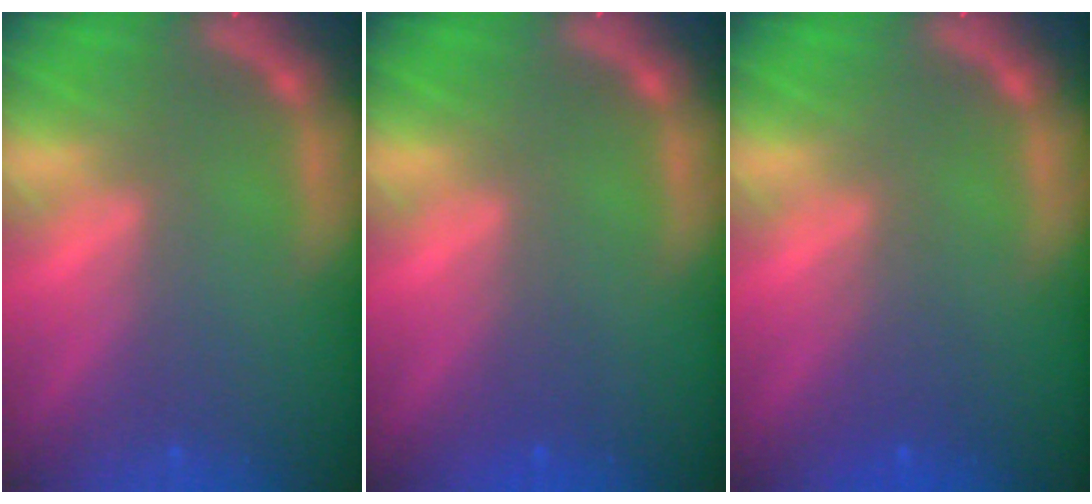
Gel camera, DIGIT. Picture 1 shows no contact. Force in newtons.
{"total": 0.9}
{"total": 2.0}